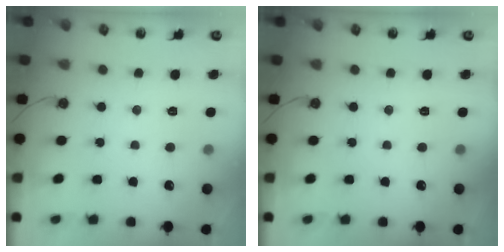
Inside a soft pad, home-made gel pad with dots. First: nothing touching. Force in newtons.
{"total": 0.0}